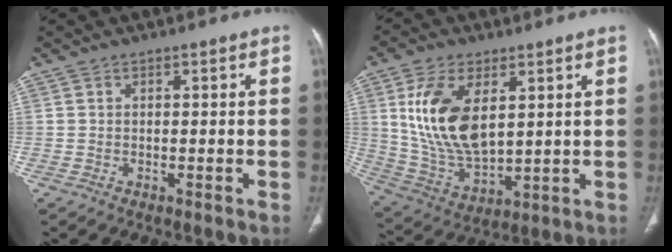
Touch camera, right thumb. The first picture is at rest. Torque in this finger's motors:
{"motor_torque": [0.08, 2.66, 1.96, 0.51, 0.60]}